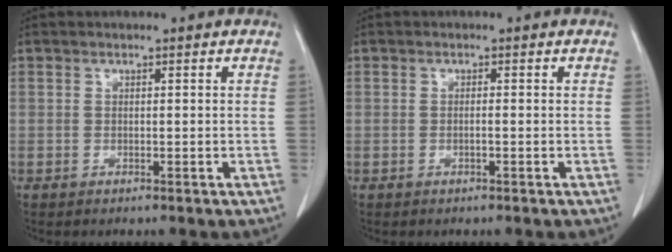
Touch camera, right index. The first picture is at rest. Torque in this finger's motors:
{"motor_torque": [-0.03, 0.03, -0.04, -0.01]}